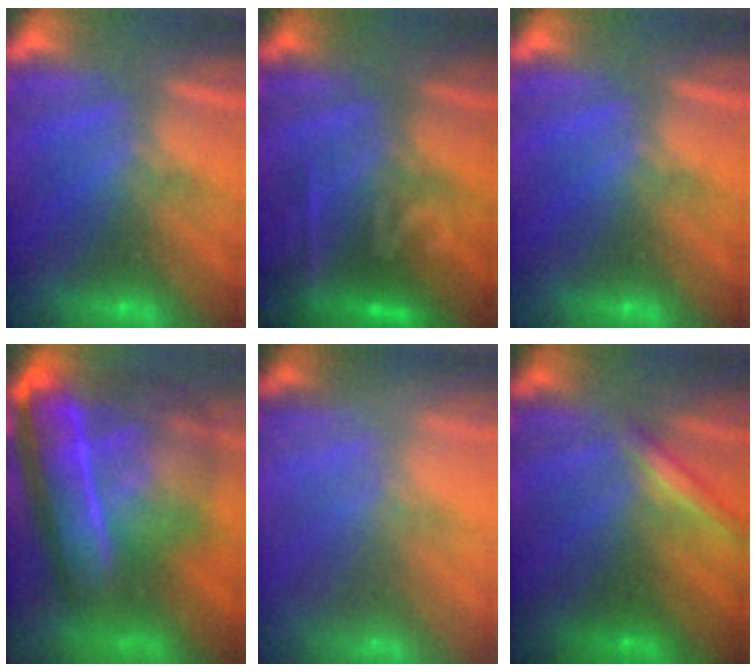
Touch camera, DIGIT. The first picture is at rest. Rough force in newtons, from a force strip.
{"total": 2.3}
{"total": 0.0}
{"total": 7.8}
{"total": 9.8}
{"total": 1.9}